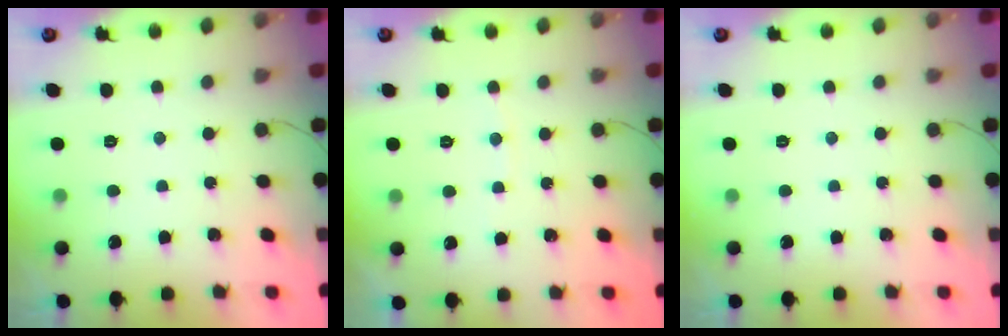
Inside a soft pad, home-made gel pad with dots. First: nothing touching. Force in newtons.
{"total": 2.2, "press": 2.2, "slide": 0.3}
{"total": 0.0}